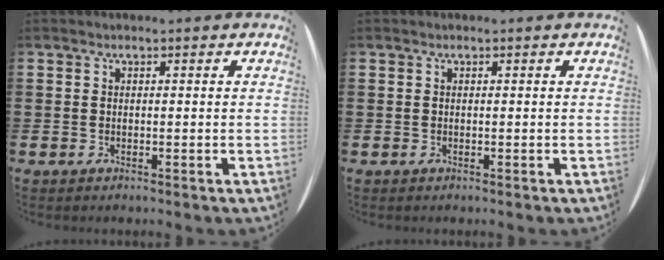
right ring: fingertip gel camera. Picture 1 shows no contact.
{"total": 0.0}